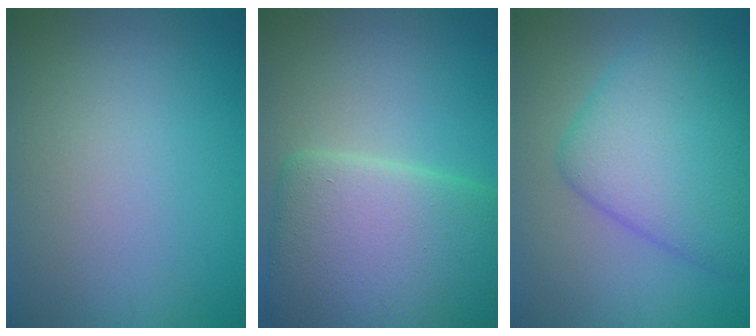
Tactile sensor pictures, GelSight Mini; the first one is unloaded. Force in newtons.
{"total": 11.0, "press": 11.0, "slide": 0.3}
{"total": 8.0, "press": 8.0, "slide": 0.1}